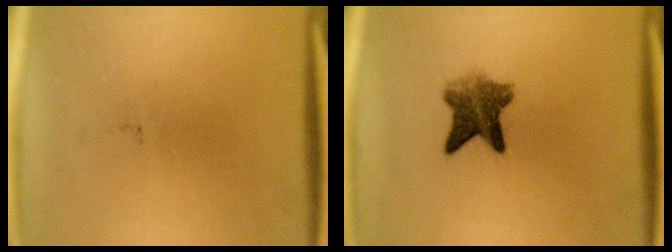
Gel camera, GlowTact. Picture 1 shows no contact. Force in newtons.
{"total": 6.3}